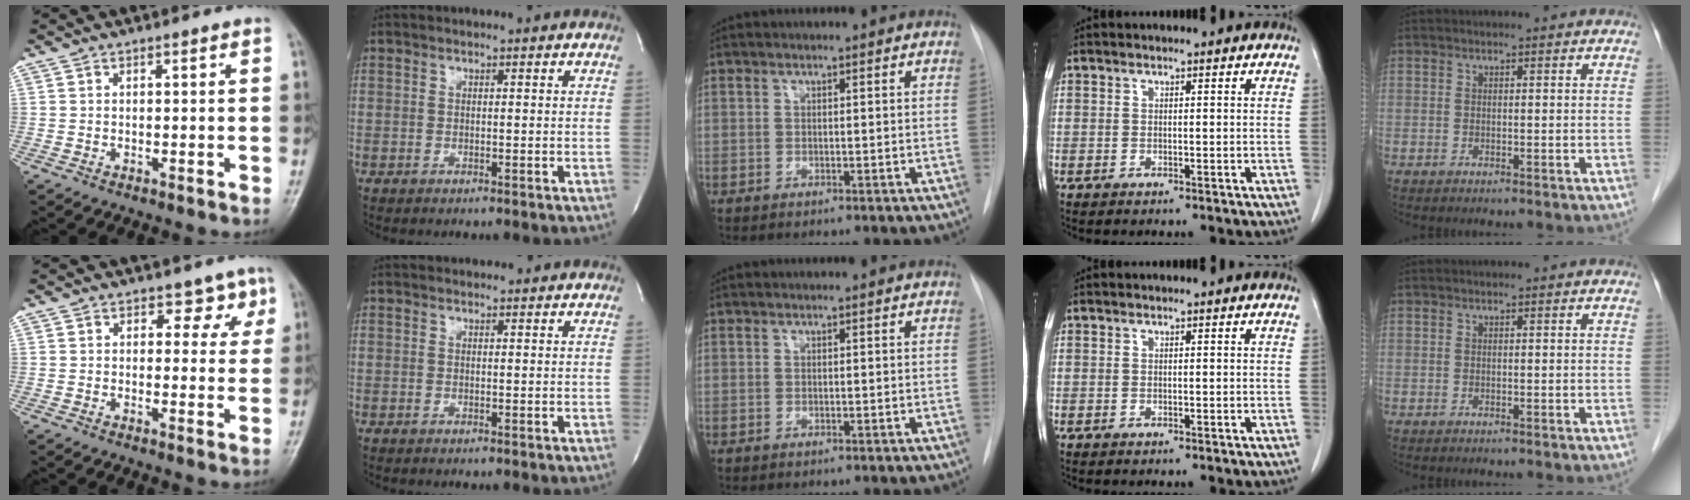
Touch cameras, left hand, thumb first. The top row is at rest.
{"thumb": {"total": 4.3, "force": [2.1, 3.2, 2.0], "torque": [0.013, -0.006, 0.021]}, "index": {"total": 1.4, "force": [1.3, 0.6, 0.0], "torque": [-0.008, 0.010, 0.014]}}